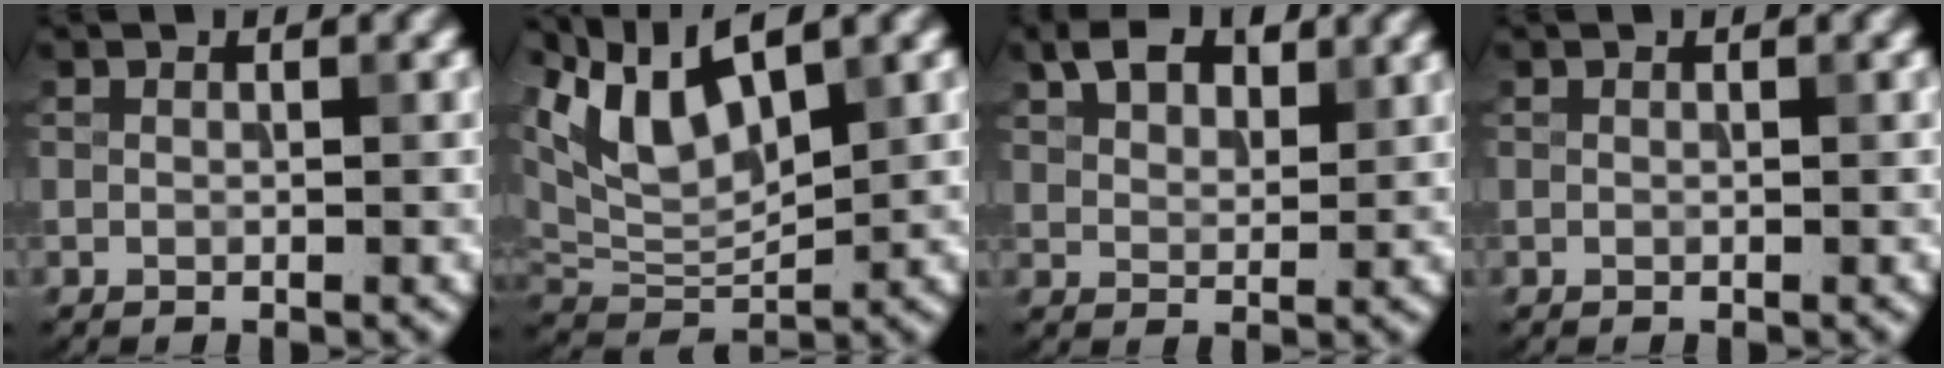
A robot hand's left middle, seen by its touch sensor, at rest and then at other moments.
{"total": 7.3, "force": [4.4, 2.9, 5.1], "torque": [-0.103, 0.006, 0.082]}
{"total": 4.0, "force": [2.5, 2.3, 2.2], "torque": [-0.045, 0.005, 0.044]}
{"total": 0.0}